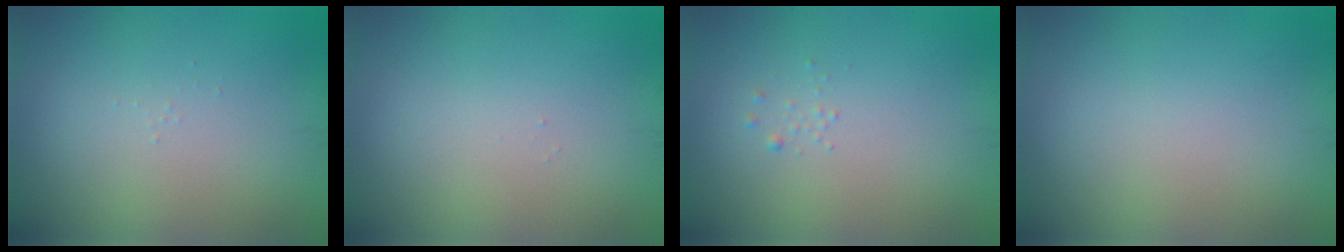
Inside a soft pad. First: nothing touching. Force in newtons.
{"total": 0.0}
{"total": 0.7, "press": 0.7, "slide": 0.1}
{"total": 0.0}